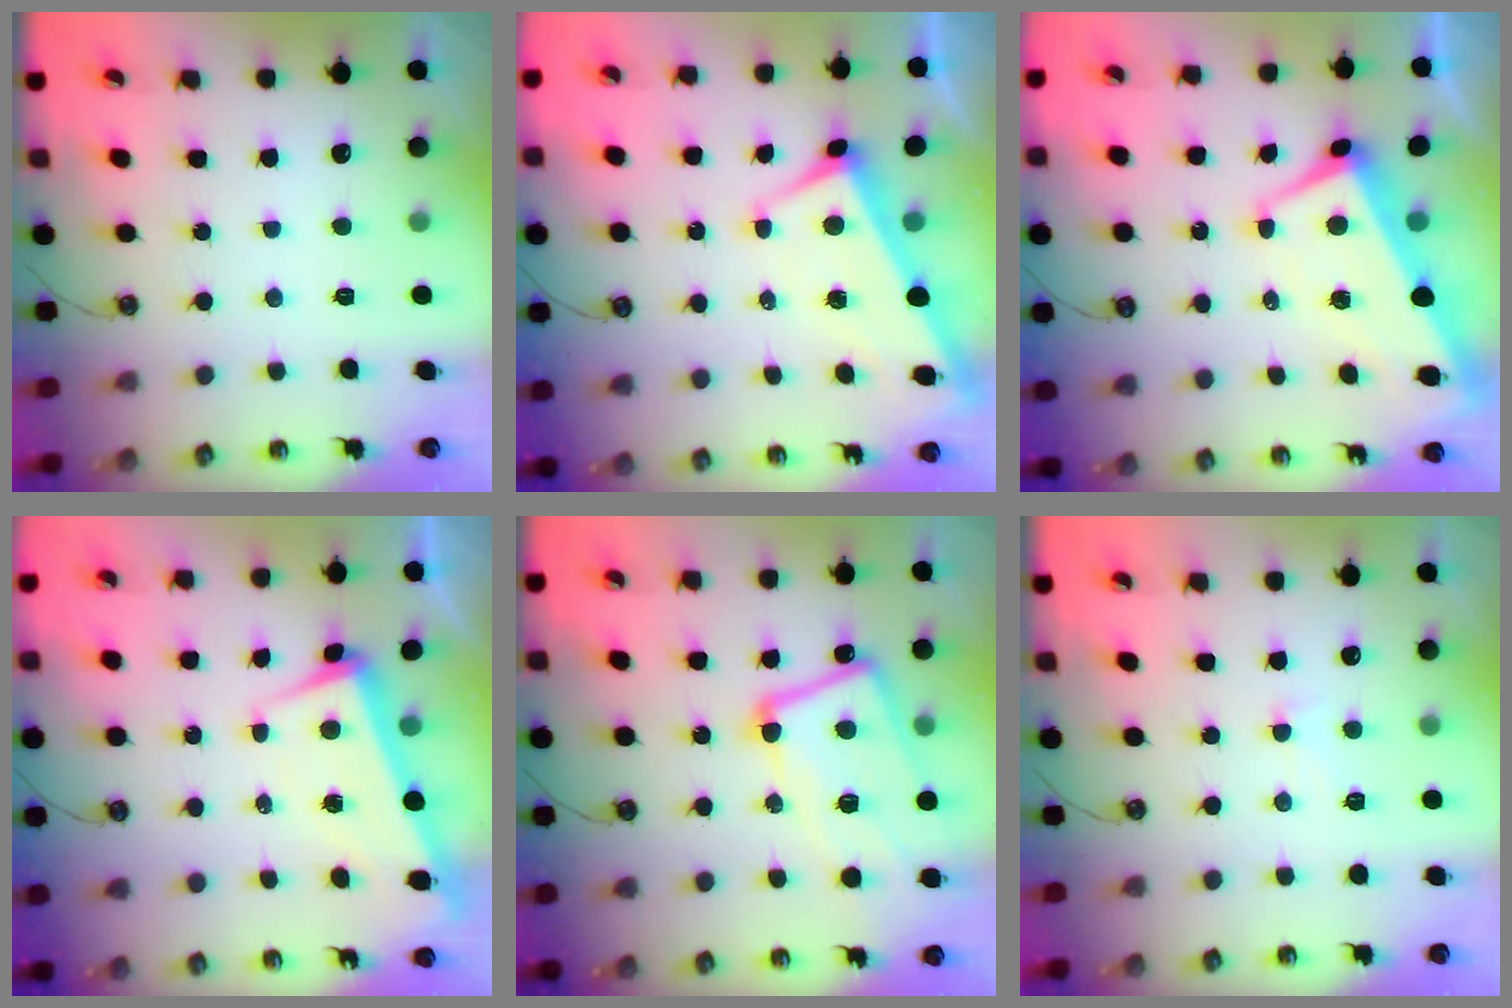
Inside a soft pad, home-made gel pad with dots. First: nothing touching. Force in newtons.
{"total": 2.5, "press": 2.3, "slide": 0.9}
{"total": 1.7, "press": 1.1, "slide": 1.4}
{"total": 2.4, "press": 1.6, "slide": 1.8}
{"total": 10.7, "press": 10.6, "slide": 1.6}
{"total": 0.8, "press": 0.5, "slide": 0.7}